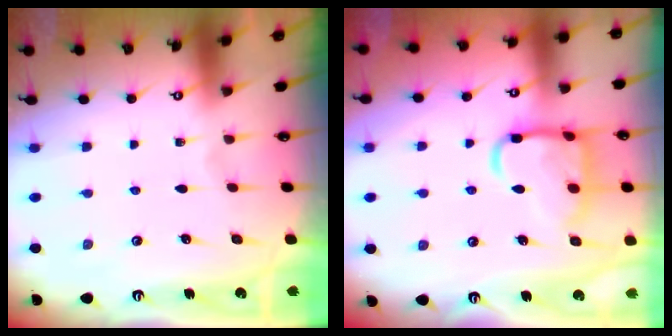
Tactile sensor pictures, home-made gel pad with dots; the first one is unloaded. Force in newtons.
{"total": 15.5, "press": 15.4, "slide": 1.3}